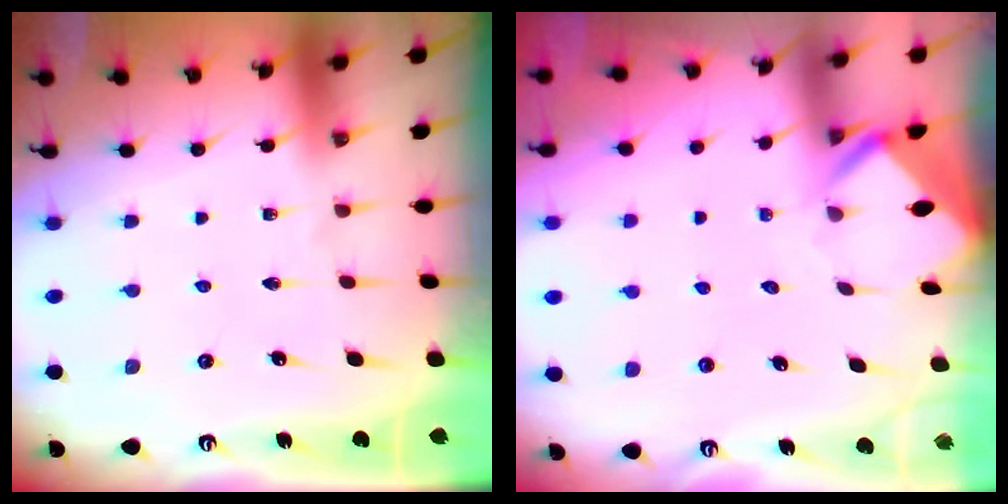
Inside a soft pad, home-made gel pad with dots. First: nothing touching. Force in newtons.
{"total": 3.0, "press": 3.0, "slide": 0.3}